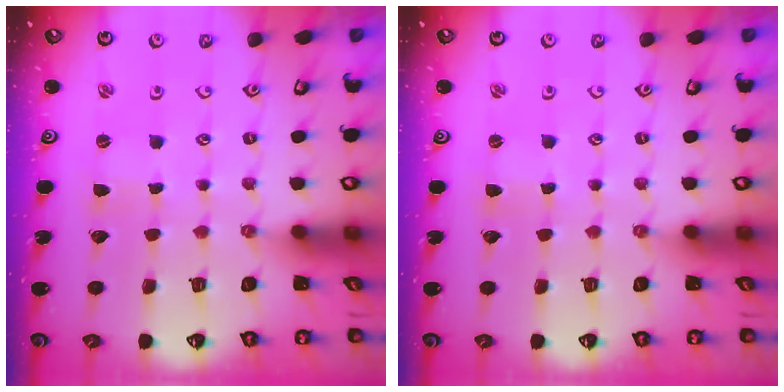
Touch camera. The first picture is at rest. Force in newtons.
{"total": 0.5, "press": 0.5, "slide": 0.1}